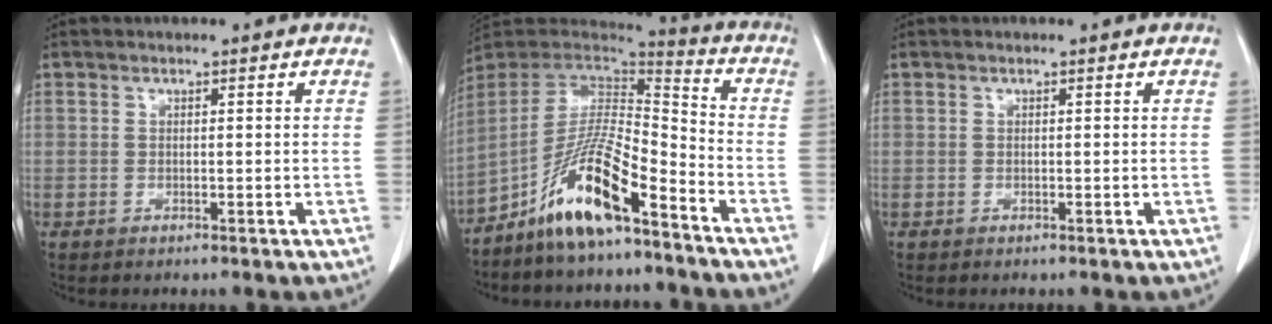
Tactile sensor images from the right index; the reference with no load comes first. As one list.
[{"total": 13.7, "force": [-8.9, 2.0, 10.2], "torque": [-0.191, 0.004, -0.164]}, {"total": 0.0}]